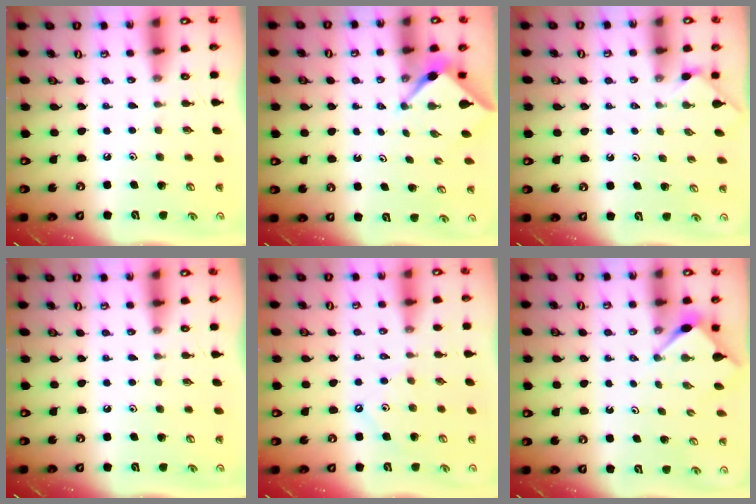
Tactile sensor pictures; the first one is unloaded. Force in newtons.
{"total": 3.2, "press": 3.2, "slide": 0.3}
{"total": 1.0, "press": 0.9, "slide": 0.3}
{"total": 0.0}
{"total": 1.7, "press": 1.7, "slide": 0.3}
{"total": 2.9, "press": 2.9, "slide": 0.1}